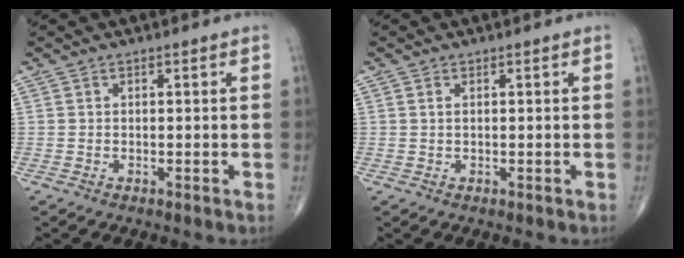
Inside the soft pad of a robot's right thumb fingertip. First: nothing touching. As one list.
[{"total": 0.8, "force": [0.3, 0.3, 0.6], "torque": [-0.016, 0.004, 0.008]}]